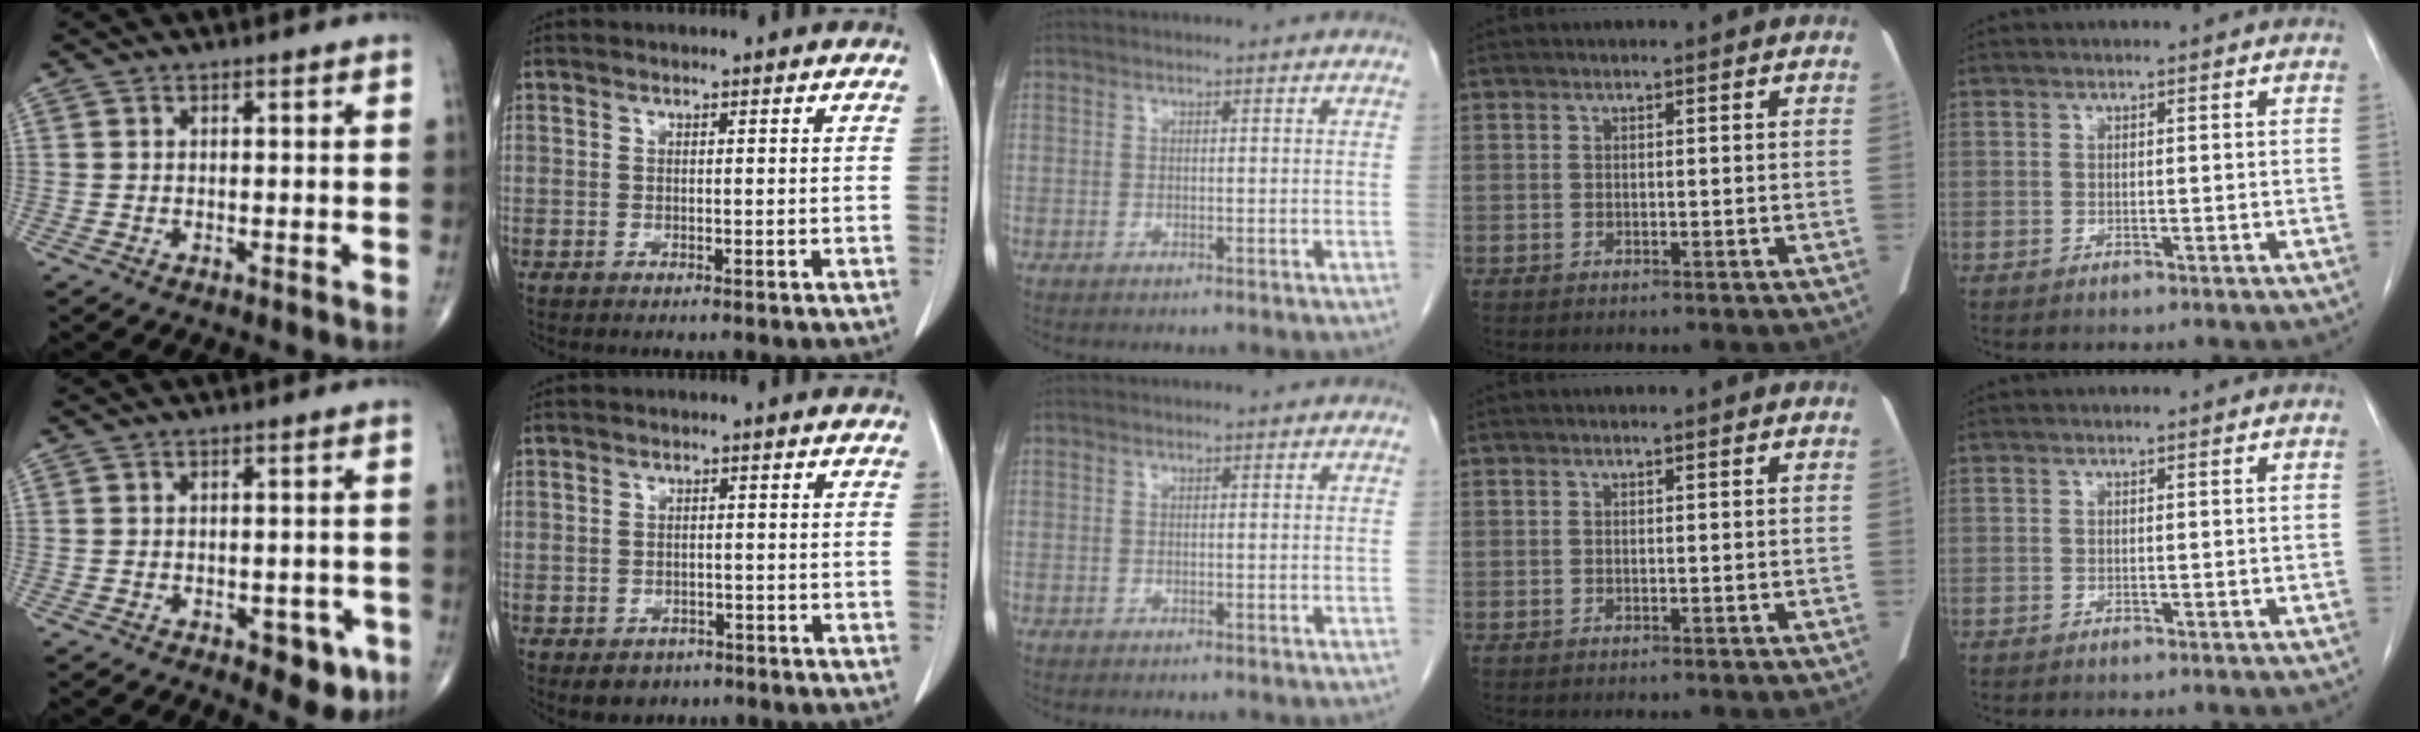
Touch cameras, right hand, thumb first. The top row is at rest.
{"thumb": {"total": 6.0, "force": [-2.8, 3.2, 4.2], "torque": [-0.029, 0.009, -0.030]}, "index": {"total": 3.5, "force": [-2.0, 2.7, 0.8], "torque": [-0.005, 0.007, -0.021]}}